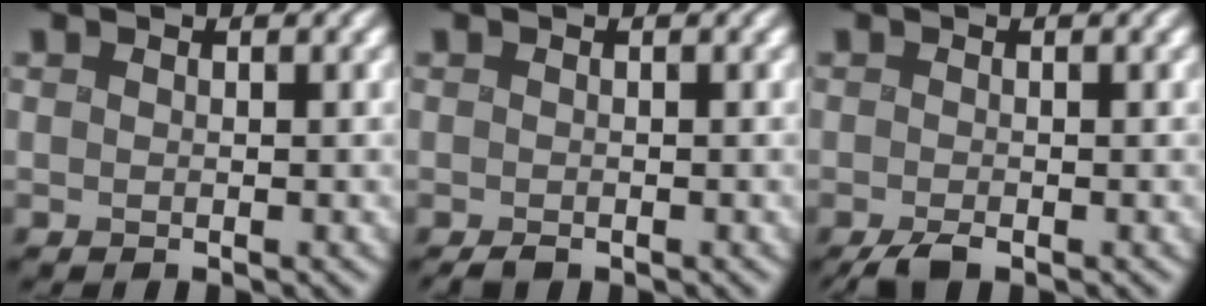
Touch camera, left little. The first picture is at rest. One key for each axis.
{"total": 0.6, "fx": -0.5, "fy": 0.3, "fz": 0.3, "tx": -0.002, "ty": -0.002, "tz": -0.006}
{"total": 1.5, "fx": -1.1, "fy": 0.4, "fz": 0.9, "tx": -0.019, "ty": -0.002, "tz": -0.020}